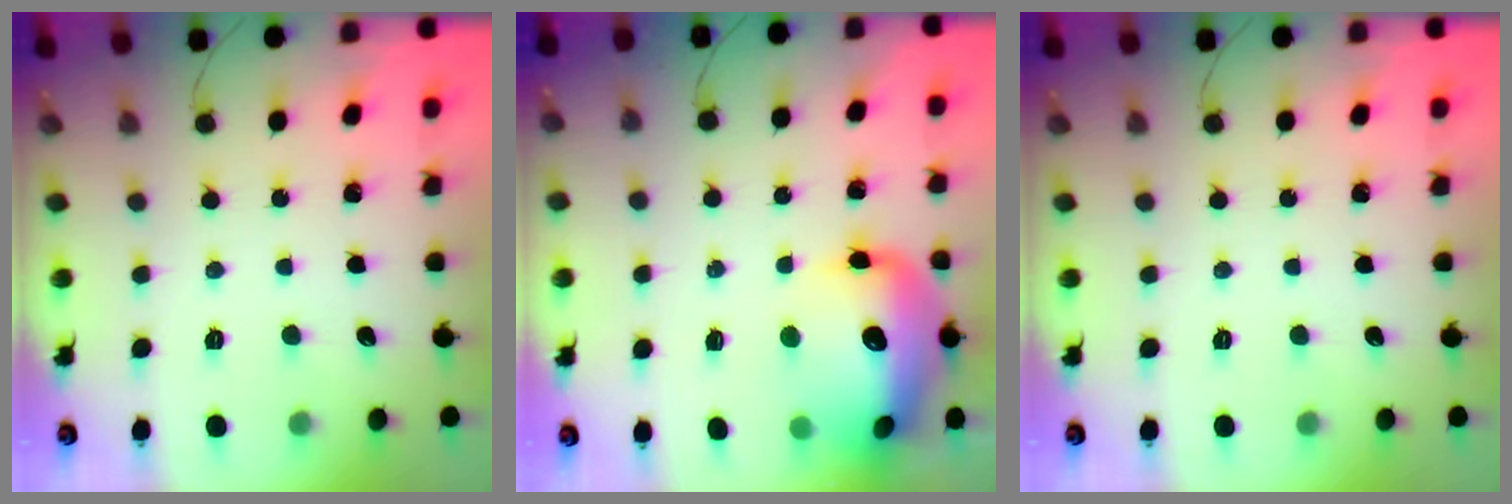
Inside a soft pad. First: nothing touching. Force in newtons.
{"total": 22.1, "press": 20.7, "slide": 7.7}
{"total": 0.0}